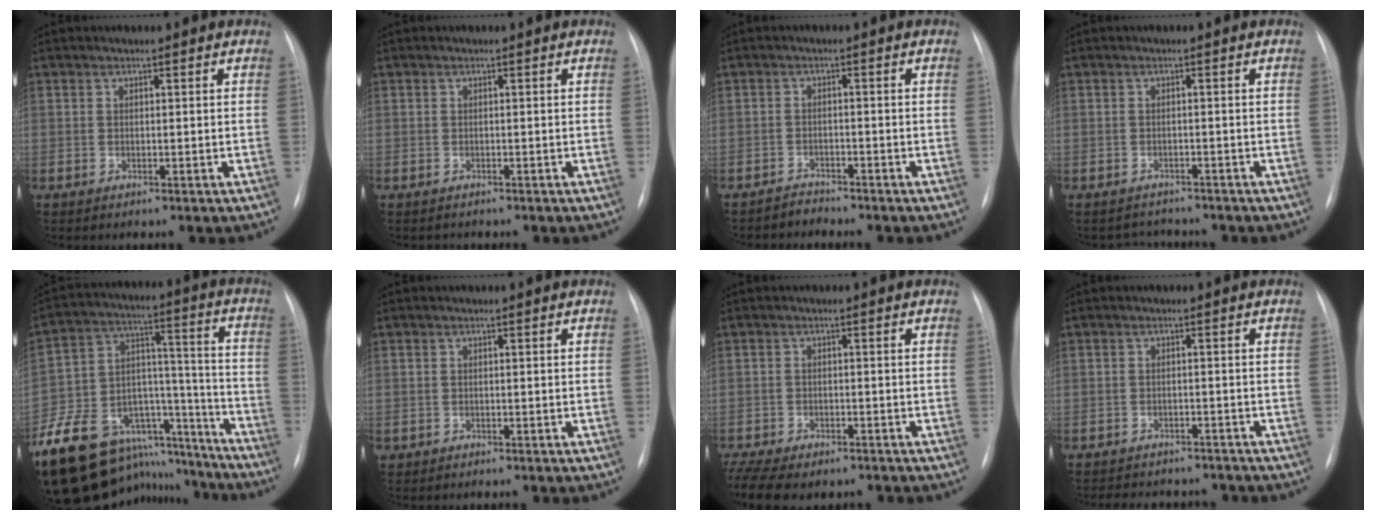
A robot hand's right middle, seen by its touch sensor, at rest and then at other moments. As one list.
[{"total": 0.6, "force": [-0.2, 0.6, -0.1], "torque": [0.002, 0.007, -0.007]}, {"total": 2.0, "force": [-1.8, 0.2, -0.8], "torque": [0.018, -0.008, -0.032]}, {"total": 2.6, "force": [-2.4, 0.8, -0.7], "torque": [0.008, 0.000, -0.035]}, {"total": 26.5, "force": [-21.1, 12.4, 10.1], "torque": [-0.185, 0.053, -0.320]}, {"total": 0.6, "force": [-0.4, 0.4, 0.0], "torque": [-0.008, 0.002, -0.007]}, {"total": 12.4, "force": [-9.5, 5.4, 5.8], "torque": [-0.134, -0.004, -0.130]}, {"total": 8.9, "force": [-8.0, 3.4, 1.9], "torque": [-0.030, 0.011, -0.094]}]